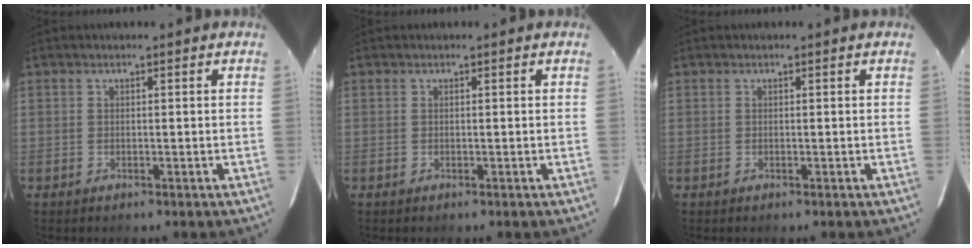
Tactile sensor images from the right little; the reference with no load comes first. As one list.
[{"total": 0.0}, {"total": 0.0}]